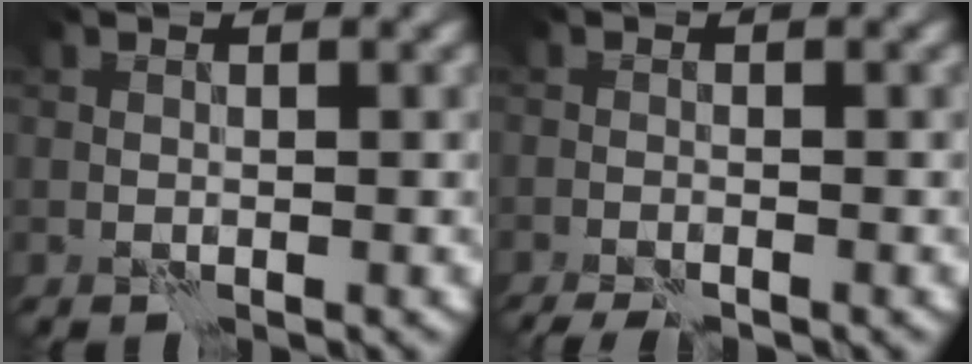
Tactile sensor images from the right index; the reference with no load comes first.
{"total": 2.9, "force": [-2.5, 0.3, 1.4], "torque": [-0.036, -0.009, -0.047]}